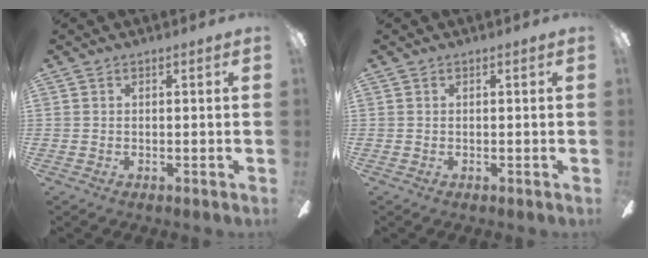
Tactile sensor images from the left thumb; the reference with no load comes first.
{"total": 0.0}